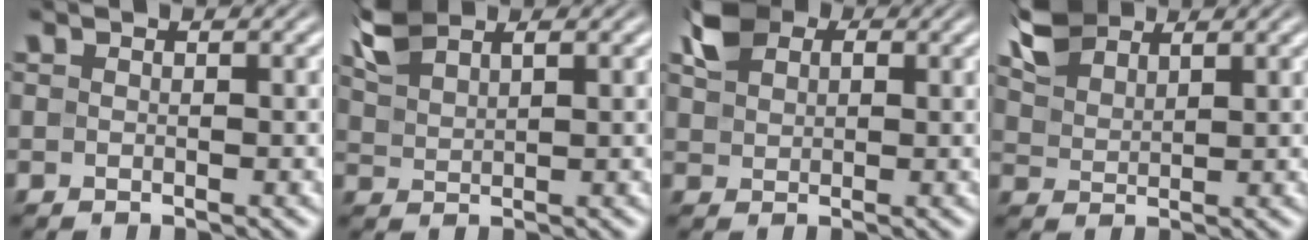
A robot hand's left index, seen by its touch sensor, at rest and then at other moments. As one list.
[{"total": 3.2, "force": [2.6, 0.9, 1.6], "torque": [-0.044, 0.011, 0.056]}, {"total": 3.4, "force": [1.8, 2.4, 1.6], "torque": [-0.040, 0.007, 0.034]}, {"total": 4.0, "force": [3.3, 1.6, 1.6], "torque": [-0.045, 0.012, 0.071]}]